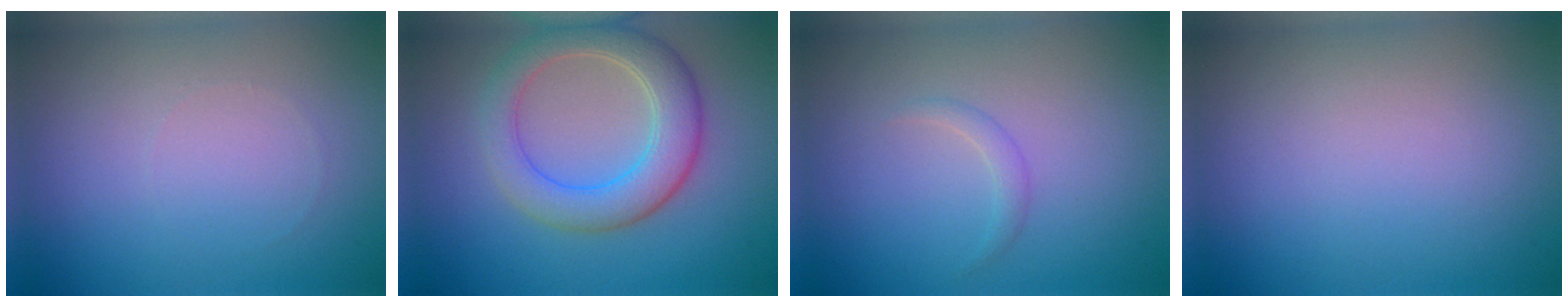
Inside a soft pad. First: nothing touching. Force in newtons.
{"total": 5.3, "press": 5.3, "slide": 0.3}
{"total": 0.9, "press": 0.9, "slide": 0.1}
{"total": 0.0}